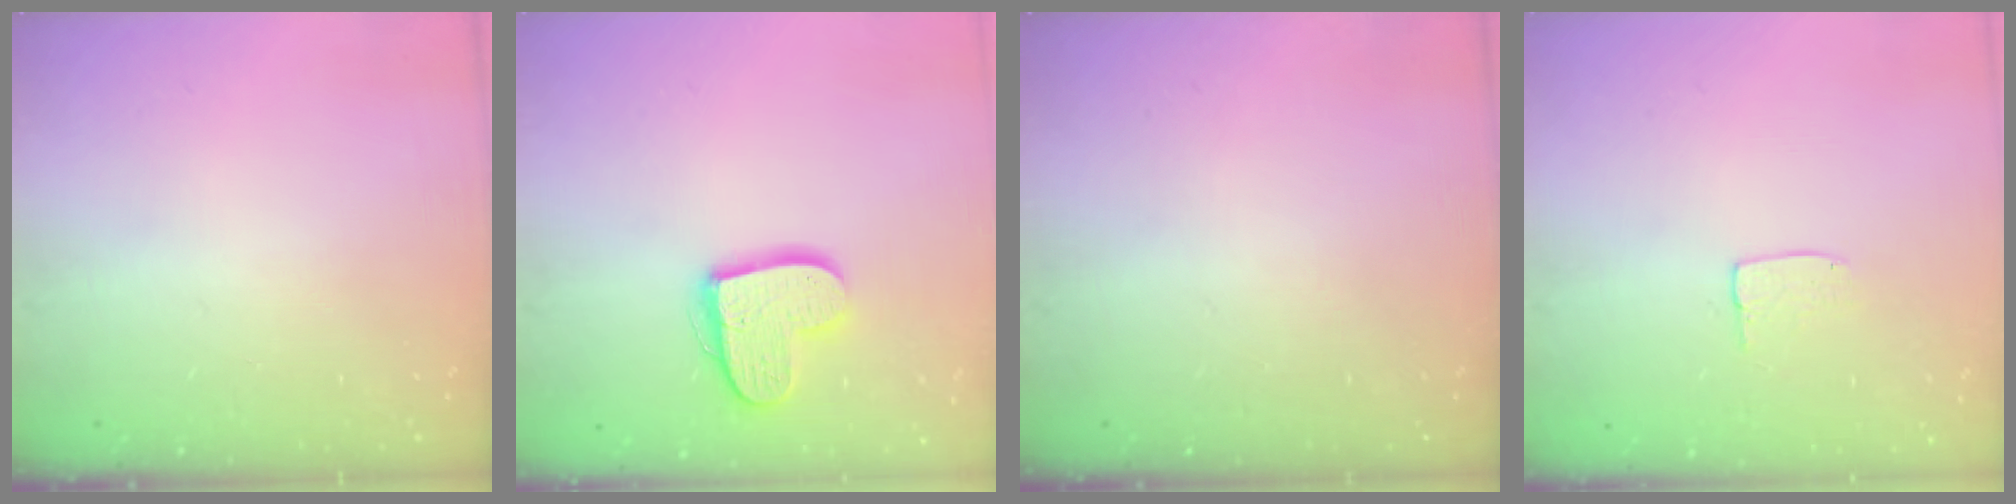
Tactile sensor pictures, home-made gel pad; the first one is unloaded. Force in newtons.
{"total": 13.9, "press": 13.9, "slide": 0.8}
{"total": 0.0}
{"total": 3.8, "press": 3.8, "slide": 0.2}